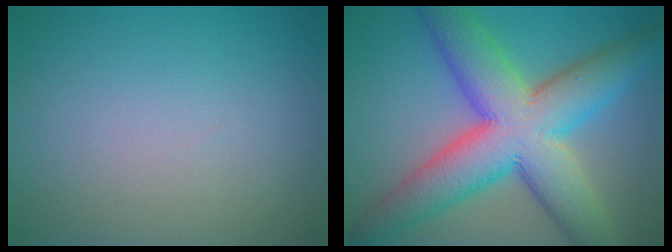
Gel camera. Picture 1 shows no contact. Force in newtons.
{"total": 12.2, "press": 12.2, "slide": 0.3}